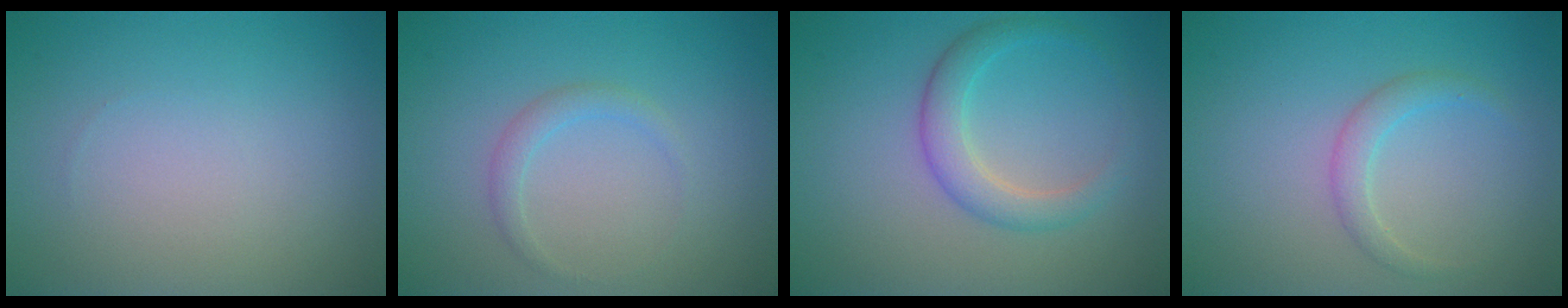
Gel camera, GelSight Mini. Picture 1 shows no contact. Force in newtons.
{"total": 1.3, "press": 1.3, "slide": 0.1}
{"total": 2.9, "press": 2.9, "slide": 0.1}
{"total": 1.7, "press": 1.7, "slide": 0.2}